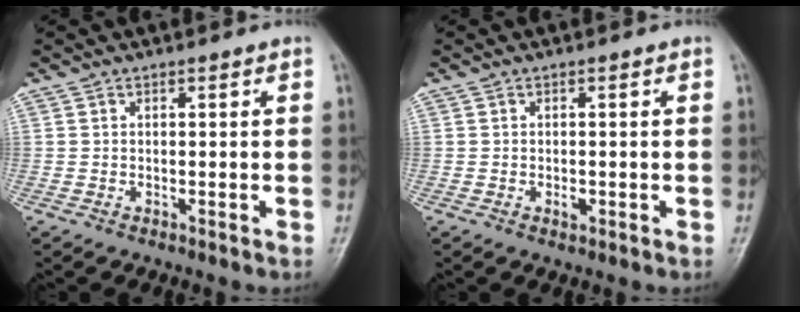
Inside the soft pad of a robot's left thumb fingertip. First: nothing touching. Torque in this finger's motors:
{"motor_torque": [-0.13, -0.13, 0.18, -0.01, 0.00]}